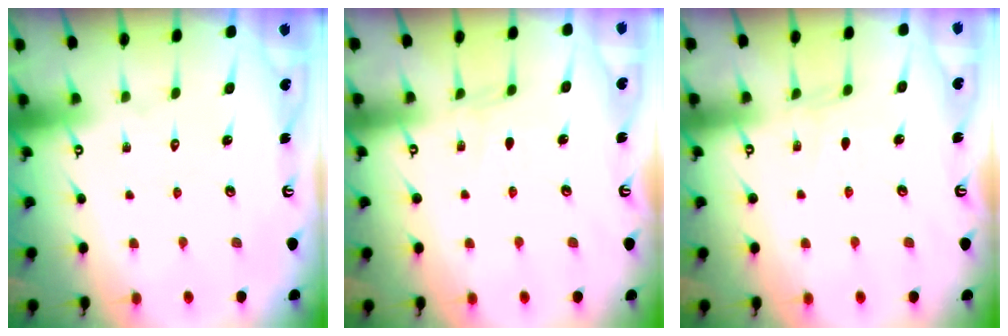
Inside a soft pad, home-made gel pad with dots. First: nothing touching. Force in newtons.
{"total": 3.9, "press": 3.9, "slide": 0.5}
{"total": 3.9, "press": 3.9, "slide": 0.5}